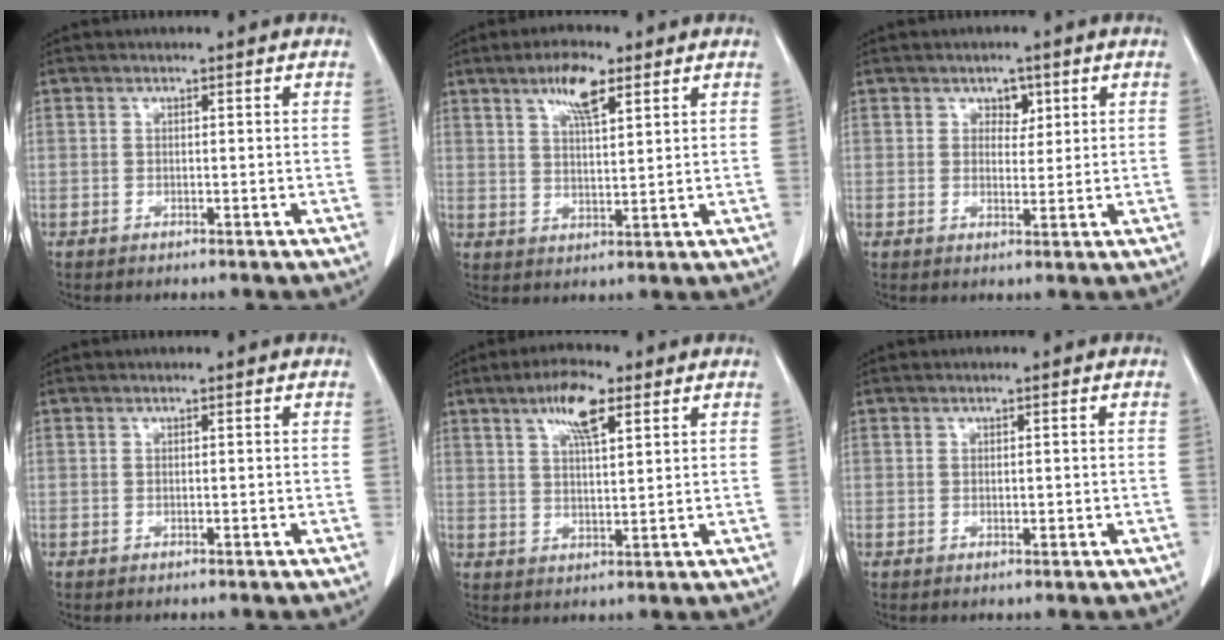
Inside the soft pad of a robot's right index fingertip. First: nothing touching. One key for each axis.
{"total": 6.9, "fx": 4.0, "fy": 1.9, "fz": 5.3, "tx": -0.102, "ty": 0.003, "tz": 0.072}
{"total": 3.4, "fx": 1.5, "fy": 2.4, "fz": 1.9, "tx": -0.029, "ty": 0.007, "tz": 0.028}
{"total": 0.0}
{"total": 7.8, "fx": 4.2, "fy": 2.2, "fz": 6.2, "tx": -0.119, "ty": 0.007, "tz": 0.075}
{"total": 1.5, "fx": -0.1, "fy": 0.8, "fz": 1.2, "tx": -0.025, "ty": -0.001, "tz": 0.002}